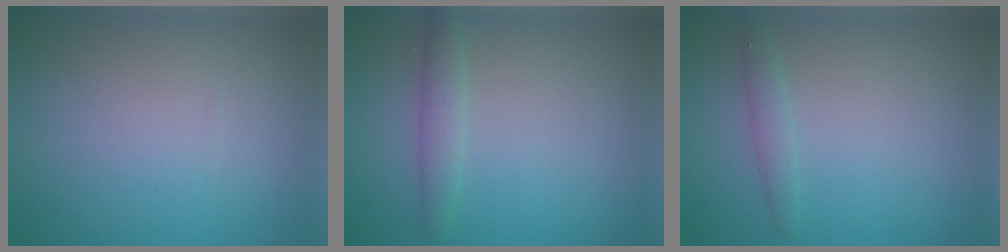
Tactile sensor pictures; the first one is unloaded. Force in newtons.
{"total": 1.9, "press": 1.9, "slide": 0.0}
{"total": 1.3, "press": 1.3, "slide": 0.1}